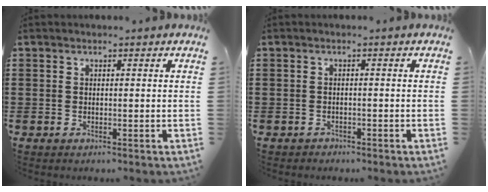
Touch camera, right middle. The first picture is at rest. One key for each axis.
{"total": 1.0, "fx": -0.9, "fy": 0.4, "fz": 0.0, "tx": -0.001, "ty": 0.003, "tz": -0.021}